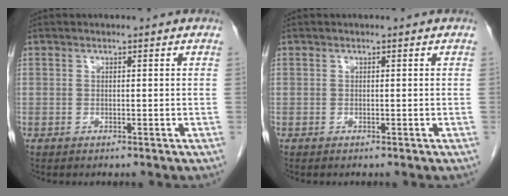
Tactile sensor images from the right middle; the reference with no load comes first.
{"total": 0.0}